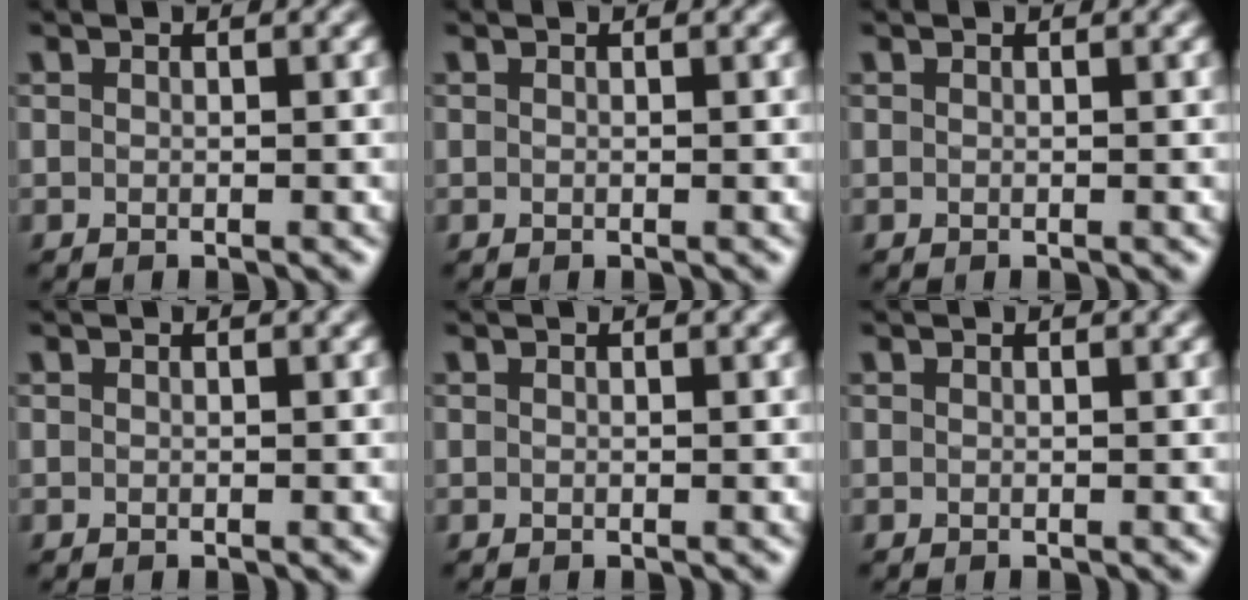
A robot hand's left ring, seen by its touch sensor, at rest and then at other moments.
{"total": 0.0}
{"total": 0.0}
{"total": 0.0}
{"total": 0.0}
{"total": 0.0}